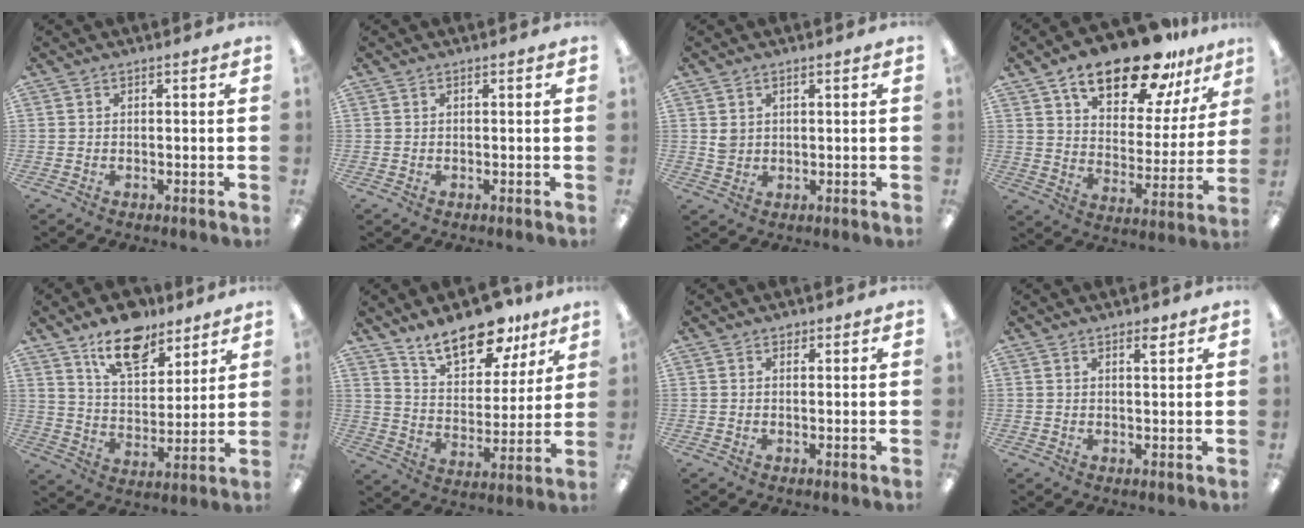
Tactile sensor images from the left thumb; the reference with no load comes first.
{"total": 0.0}
{"total": 2.3, "force": [1.0, 1.8, 0.9], "torque": [-0.021, 0.002, 0.019]}
{"total": 19.5, "force": [13.7, 8.2, 11.1], "torque": [-0.177, -0.071, 0.231]}
{"total": 13.8, "force": [10.5, 6.4, 6.3], "torque": [-0.091, -0.062, 0.188]}
{"total": 16.7, "force": [13.0, 7.1, 7.8], "torque": [-0.123, -0.081, 0.228]}
{"total": 1.0, "force": [0.7, 0.6, 0.3], "torque": [-0.005, 0.002, 0.014]}
{"total": 2.4, "force": [1.9, 0.6, 1.3], "torque": [-0.014, -0.007, 0.031]}